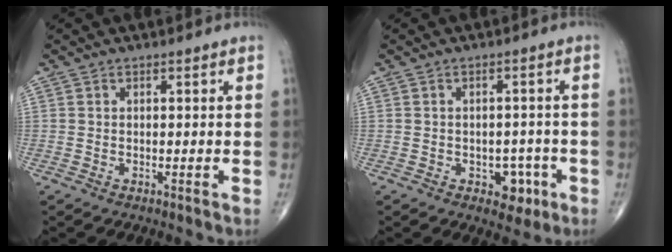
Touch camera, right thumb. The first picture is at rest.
{"total": 4.8, "force": [-2.1, 3.3, 2.8], "torque": [-0.006, 0.014, -0.024]}